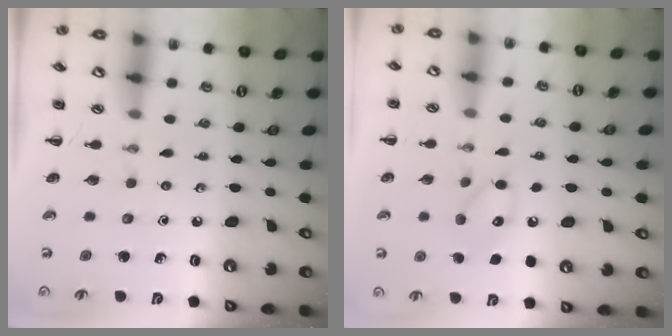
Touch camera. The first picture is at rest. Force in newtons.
{"total": 8.8, "press": 8.8, "slide": 1.2}